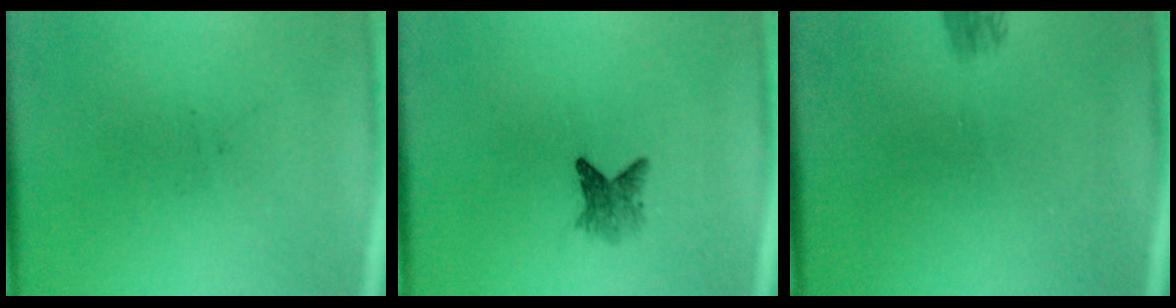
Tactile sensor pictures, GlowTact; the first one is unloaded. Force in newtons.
{"total": 2.5}
{"total": 1.6}